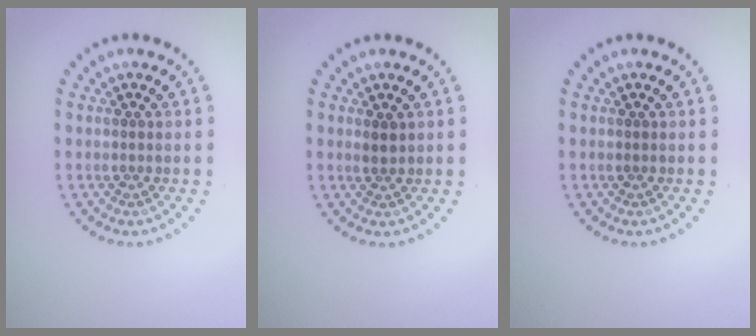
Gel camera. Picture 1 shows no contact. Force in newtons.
{"total": 1.1, "press": 1.0, "slide": 0.5}
{"total": 0.0}